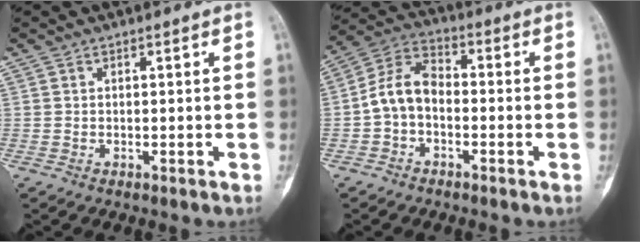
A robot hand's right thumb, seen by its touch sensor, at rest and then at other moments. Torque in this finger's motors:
{"motor_torque": [0.18, 0.19, 0.50, -0.50, 0.11]}